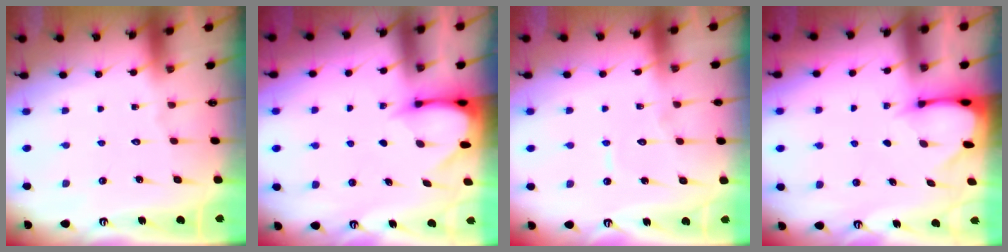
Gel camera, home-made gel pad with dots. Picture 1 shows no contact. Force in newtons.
{"total": 3.3, "press": 3.3, "slide": 0.3}
{"total": 5.8, "press": 5.8, "slide": 0.2}
{"total": 2.4, "press": 2.4, "slide": 0.3}